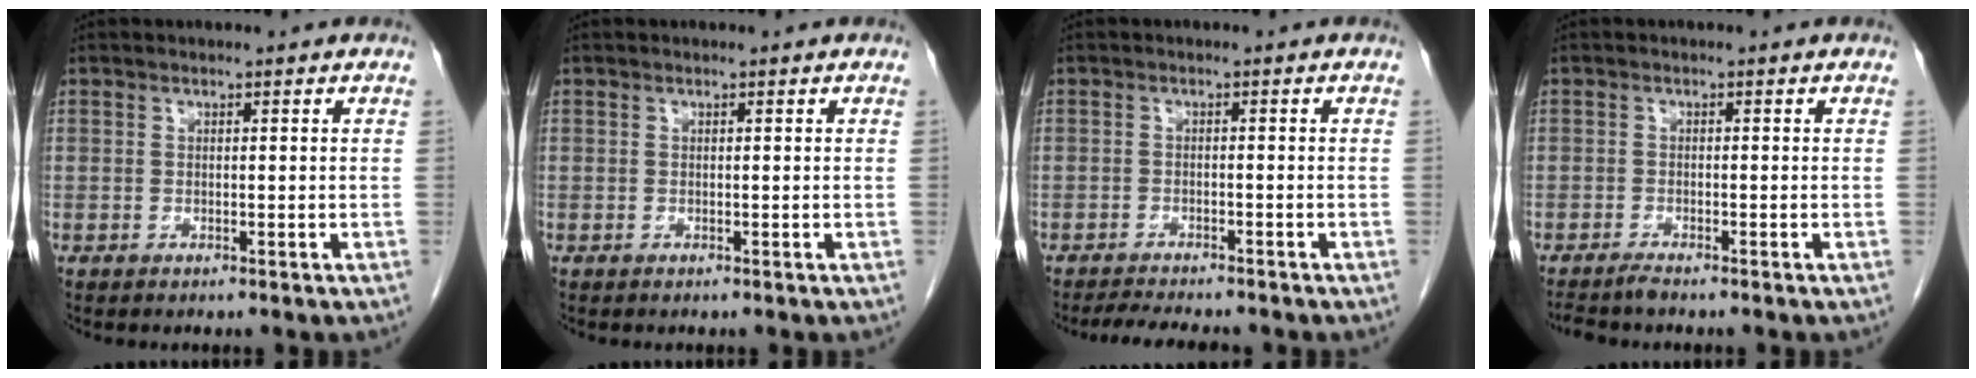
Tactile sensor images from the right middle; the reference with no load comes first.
{"total": 0.0}
{"total": 5.7, "force": [-5.1, 0.6, 2.3], "torque": [-0.038, -0.013, -0.078]}
{"total": 2.0, "force": [-1.9, -0.4, 0.7], "torque": [-0.017, -0.006, -0.035]}